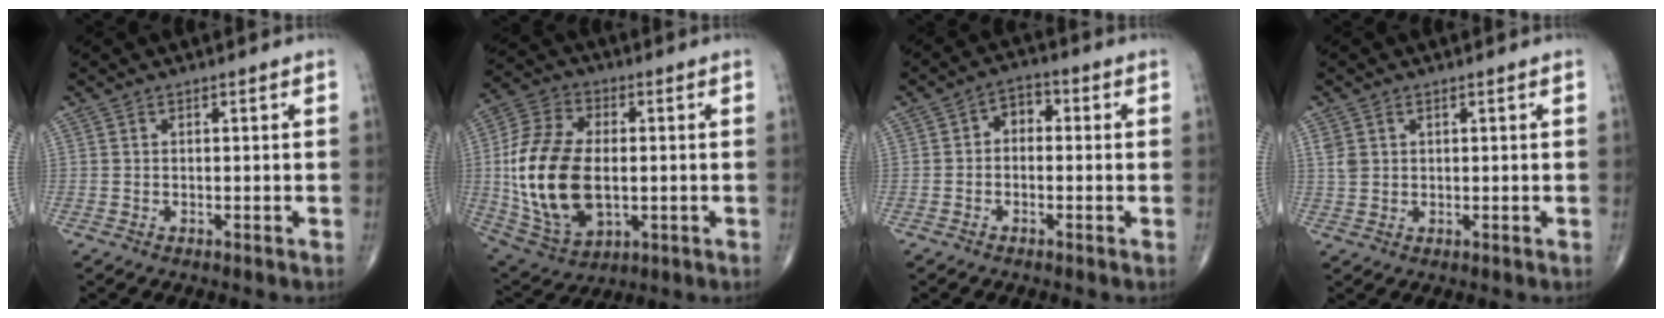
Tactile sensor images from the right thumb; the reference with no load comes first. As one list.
[{"total": 20.6, "force": [-0.9, 12.4, 16.5], "torque": [-0.329, -0.003, -0.005]}, {"total": 4.1, "force": [0.0, 3.0, 2.8], "torque": [-0.021, 0.018, -0.016]}, {"total": 2.6, "force": [0.9, 2.0, 1.3], "torque": [-0.024, 0.000, 0.025]}]